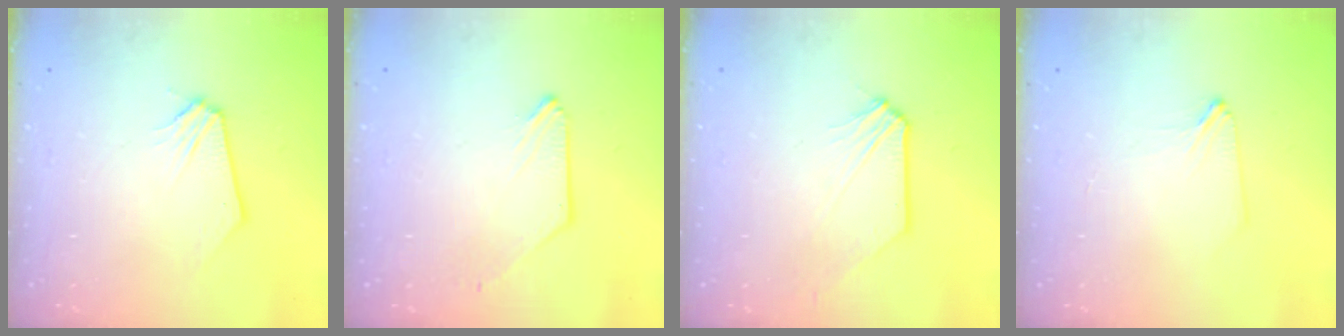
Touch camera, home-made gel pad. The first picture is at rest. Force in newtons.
{"total": 0.0}
{"total": 1.0, "press": 1.0, "slide": 0.1}
{"total": 1.3, "press": 1.3, "slide": 0.2}